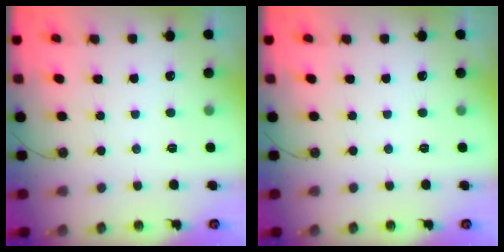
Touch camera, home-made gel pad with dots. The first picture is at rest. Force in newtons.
{"total": 0.0}